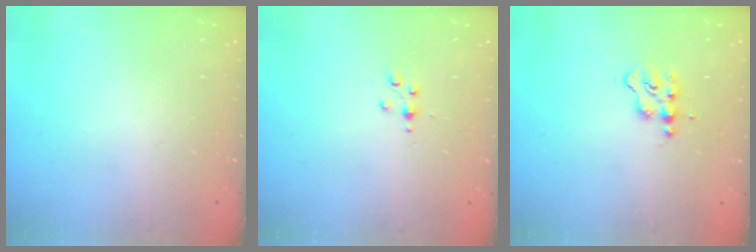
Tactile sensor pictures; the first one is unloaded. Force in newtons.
{"total": 2.7, "press": 2.7, "slide": 0.4}
{"total": 3.0, "press": 3.0, "slide": 0.4}